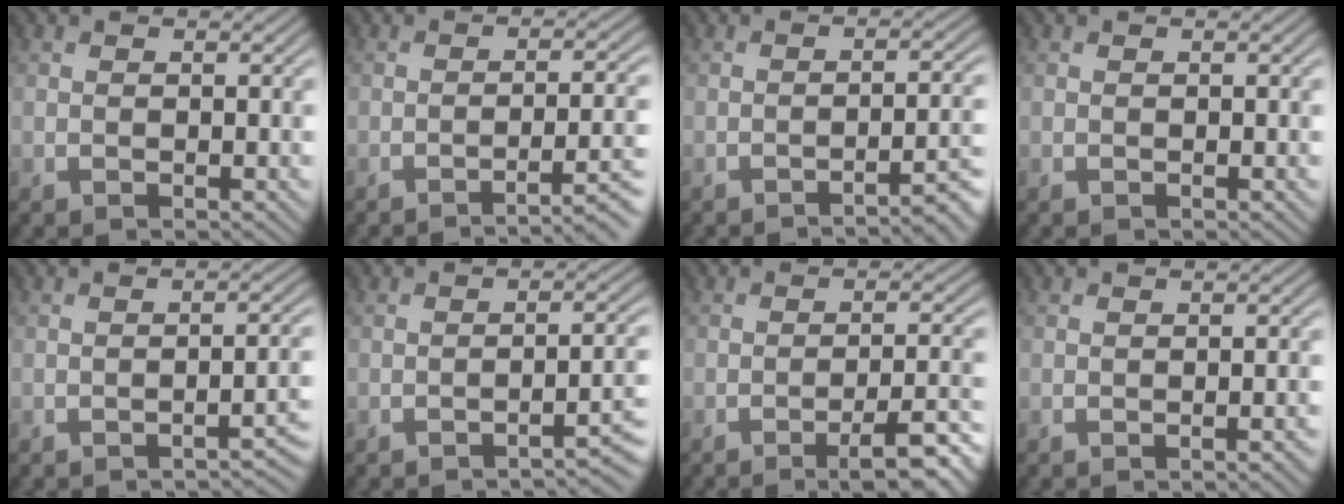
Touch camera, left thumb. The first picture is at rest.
{"total": 5.7, "force": [-3.3, 0.9, 4.5], "torque": [-0.061, 0.009, -0.054]}
{"total": 4.6, "force": [-3.1, 0.8, 3.3], "torque": [-0.034, 0.013, -0.054]}
{"total": 0.0}
{"total": 3.3, "force": [-2.2, 0.6, 2.4], "torque": [-0.027, 0.010, -0.038]}
{"total": 4.1, "force": [-2.7, 0.7, 3.1], "torque": [-0.034, 0.015, -0.050]}
{"total": 7.0, "force": [-4.3, 1.2, 5.4], "torque": [-0.076, 0.006, -0.067]}
{"total": 1.7, "force": [-0.8, 0.3, 1.5], "torque": [-0.015, 0.005, -0.015]}